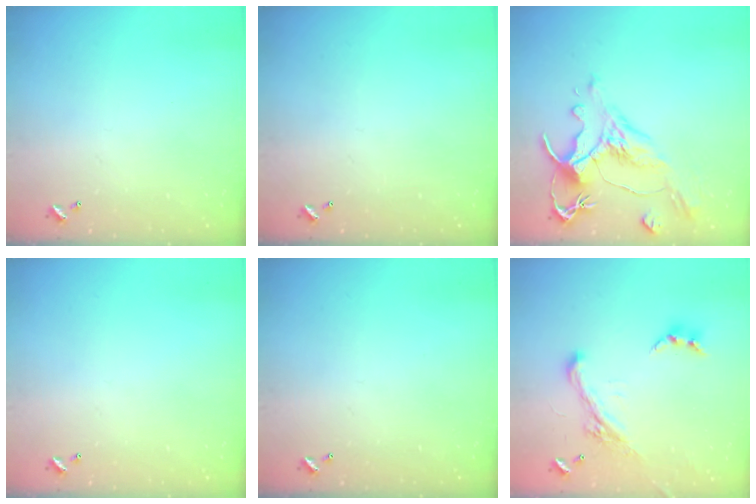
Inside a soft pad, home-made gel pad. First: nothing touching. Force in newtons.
{"total": 0.0}
{"total": 1.6, "press": 0.3, "slide": 1.5}
{"total": 0.0}
{"total": 0.0}
{"total": 3.4, "press": 3.1, "slide": 1.4}